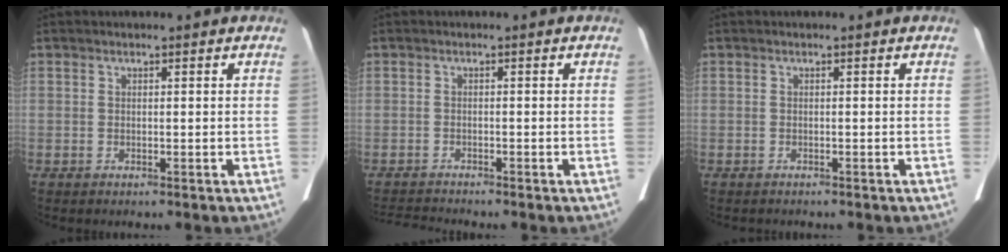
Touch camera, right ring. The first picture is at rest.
{"total": 2.8, "force": [-2.7, -0.8, 0.1], "torque": [-0.009, -0.020, -0.048]}
{"total": 1.0, "force": [-0.9, 0.3, 0.3], "torque": [-0.013, -0.002, -0.010]}